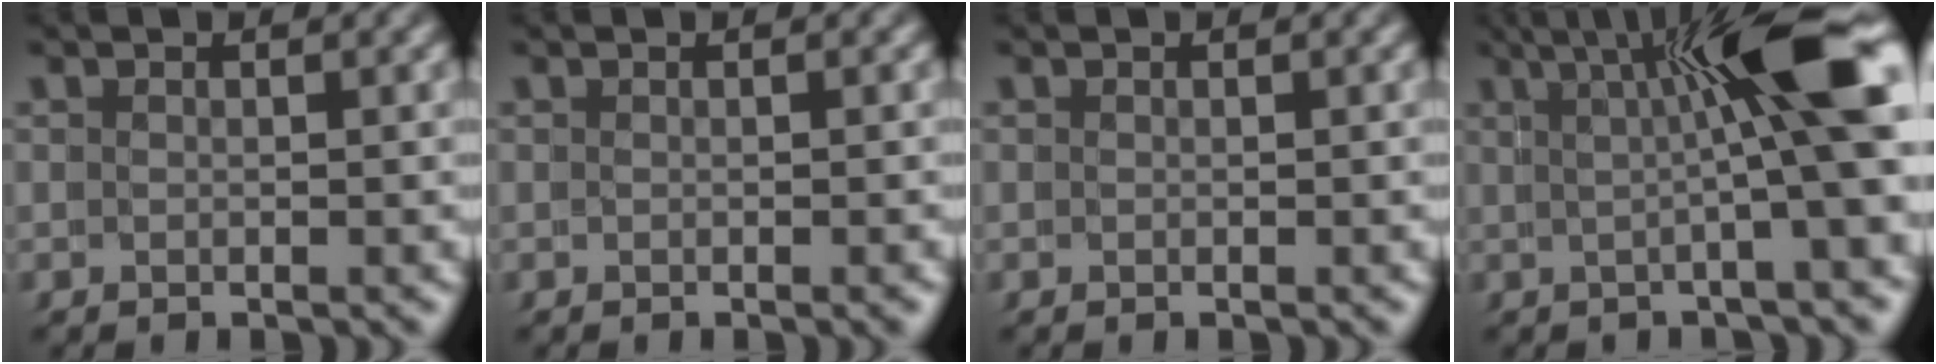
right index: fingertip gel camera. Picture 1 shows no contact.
{"total": 0.7, "force": [-0.1, -0.6, 0.3], "torque": [0.003, 0.004, -0.001]}
{"total": 0.0}
{"total": 8.3, "force": [1.7, 0.0, 8.2], "torque": [-0.091, 0.025, 0.026]}